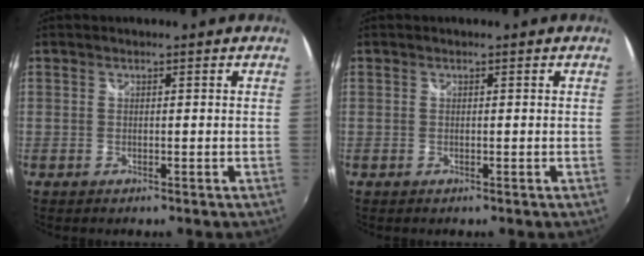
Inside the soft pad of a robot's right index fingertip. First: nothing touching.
{"total": 0.0}